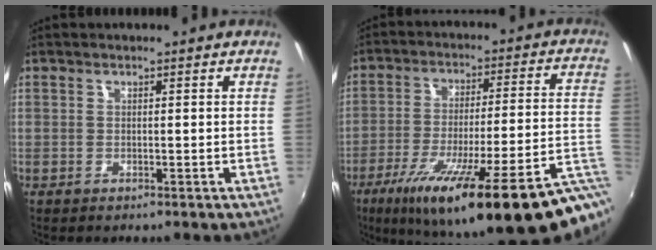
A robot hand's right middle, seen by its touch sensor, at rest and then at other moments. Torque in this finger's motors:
{"motor_torque": [1.44, -0.69, 0.60, 0.21]}